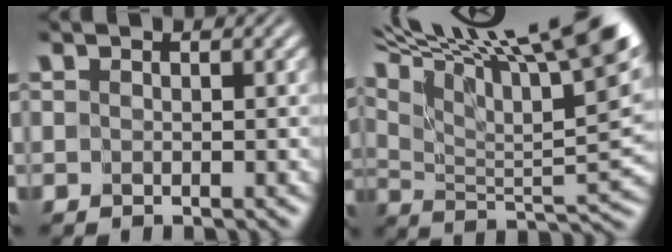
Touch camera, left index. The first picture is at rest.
{"total": 18.2, "force": [12.8, 4.0, 12.3], "torque": [-0.208, 0.035, 0.183]}